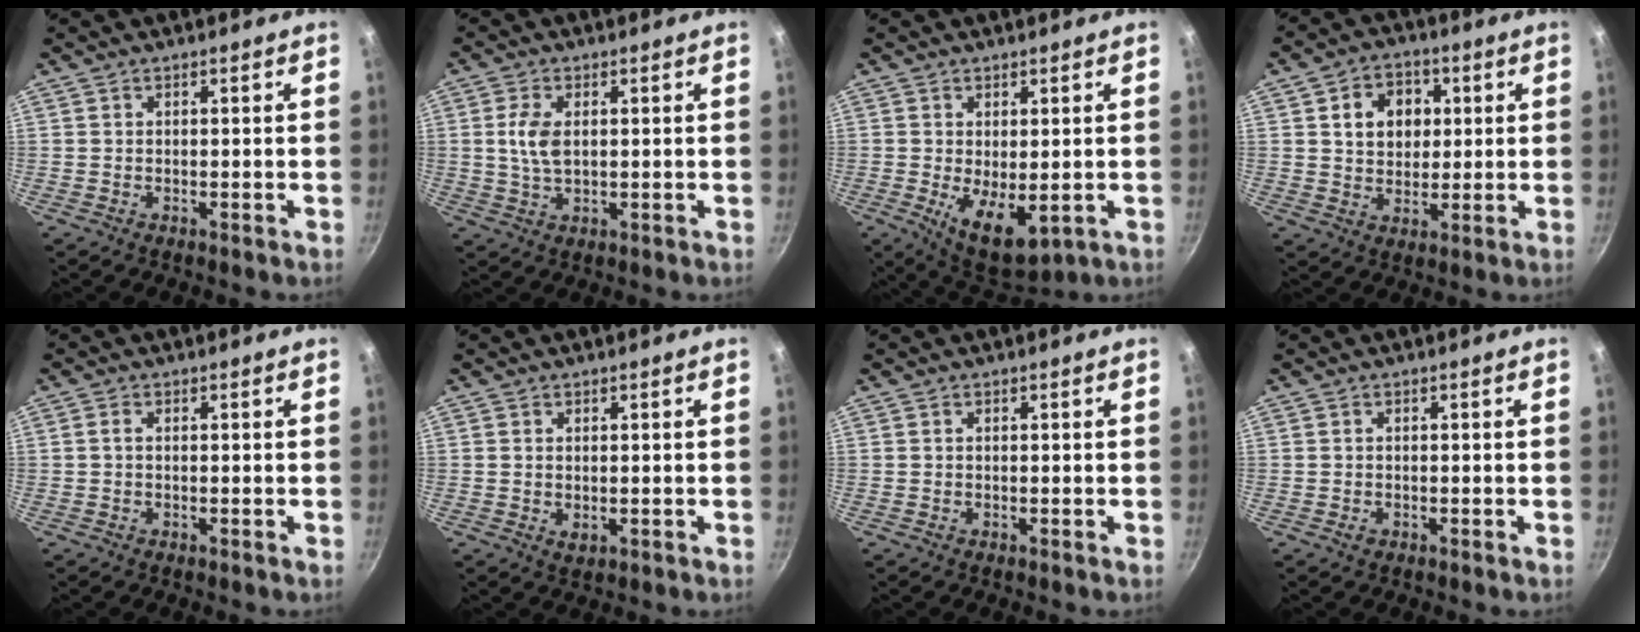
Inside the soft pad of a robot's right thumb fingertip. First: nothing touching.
{"total": 5.7, "force": [0.9, 3.2, 4.6], "torque": [-0.089, 0.001, 0.018]}
{"total": 9.3, "force": [-1.1, 4.7, 8.0], "torque": [-0.105, -0.021, -0.001]}
{"total": 9.3, "force": [2.3, 7.4, 5.2], "torque": [-0.052, 0.004, 0.034]}
{"total": 1.1, "force": [0.0, 0.7, 0.8], "torque": [-0.016, 0.005, -0.001]}
{"total": 1.9, "force": [0.0, 1.3, 1.4], "torque": [-0.023, -0.004, 0.001]}
{"total": 0.0}
{"total": 1.0, "force": [-0.5, 0.7, 0.4], "torque": [-0.006, 0.001, -0.008]}